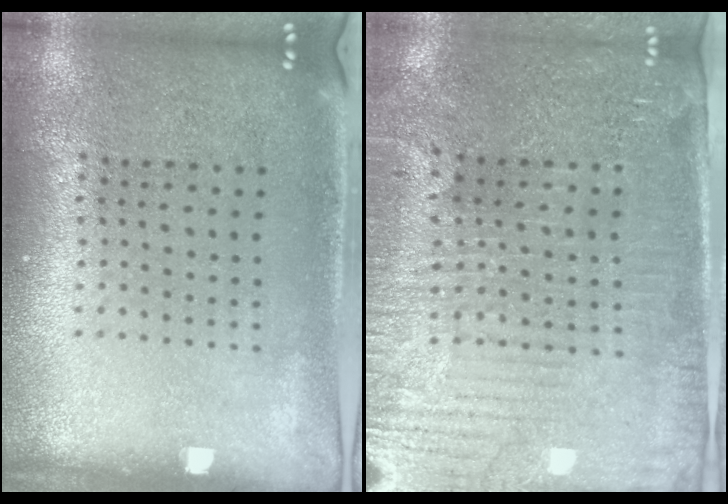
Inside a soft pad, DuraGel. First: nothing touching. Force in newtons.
{"total": 3.8, "press": 3.5, "slide": 1.3}